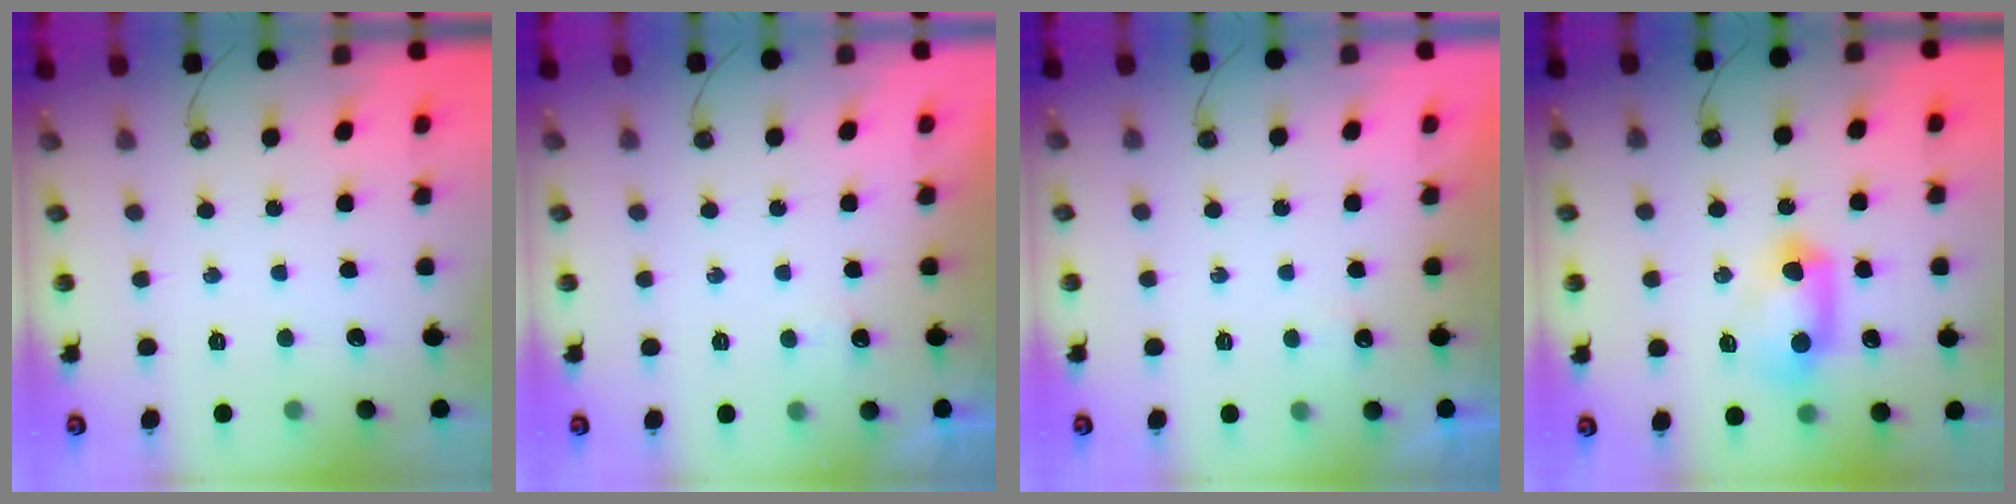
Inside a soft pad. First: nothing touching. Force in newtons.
{"total": 3.2, "press": 3.1, "slide": 0.6}
{"total": 1.9, "press": 1.9, "slide": 0.3}
{"total": 17.6, "press": 12.2, "slide": 12.7}